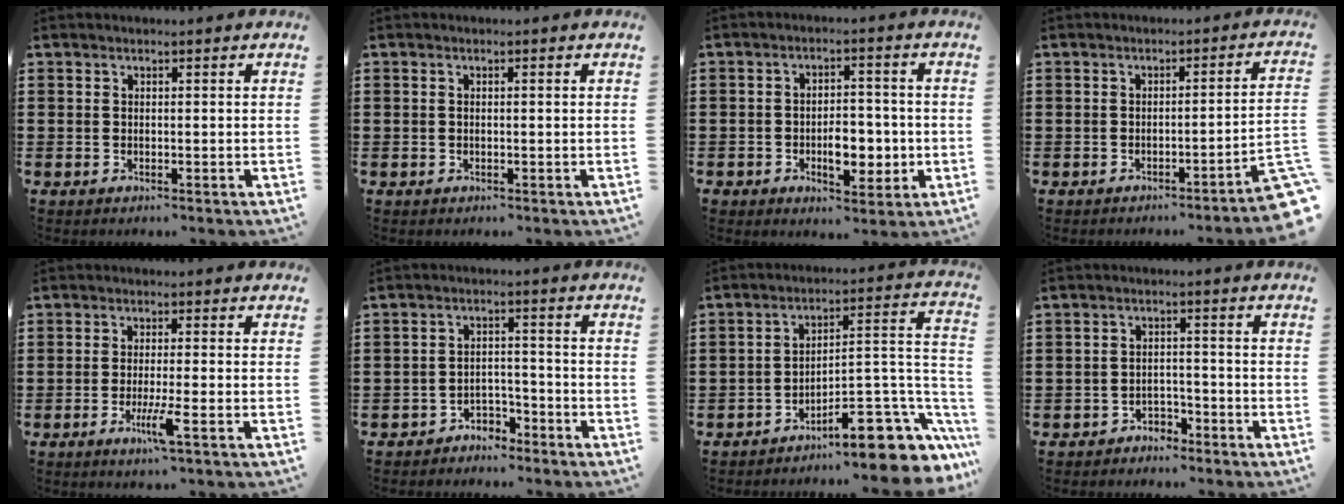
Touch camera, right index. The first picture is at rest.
{"total": 0.6, "force": [0.1, 0.1, 0.6], "torque": [-0.011, 0.000, 0.001]}
{"total": 6.3, "force": [-1.8, 3.8, 4.7], "torque": [-0.066, 0.005, -0.034]}
{"total": 3.5, "force": [-2.5, -0.2, 2.4], "torque": [-0.041, -0.011, -0.047]}
{"total": 4.6, "force": [-2.1, 0.0, 4.1], "torque": [-0.087, -0.022, -0.040]}
{"total": 3.1, "force": [-2.9, 1.2, 0.2], "torque": [-0.010, 0.007, -0.059]}
{"total": 10.7, "force": [-7.6, 3.8, 6.5], "torque": [-0.074, 0.017, -0.139]}
{"total": 2.5, "force": [-2.3, 0.9, 0.0], "torque": [-0.009, 0.003, -0.050]}